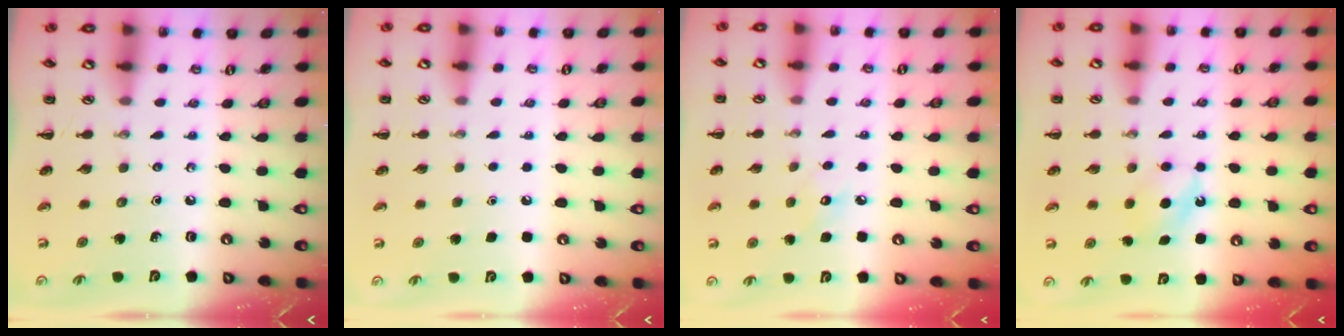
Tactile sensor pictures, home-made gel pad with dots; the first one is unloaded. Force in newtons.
{"total": 1.8, "press": 1.8, "slide": 0.1}
{"total": 6.3, "press": 6.1, "slide": 1.6}
{"total": 5.6, "press": 5.4, "slide": 1.5}